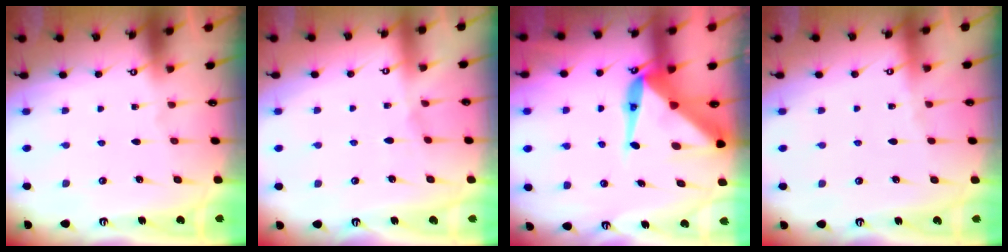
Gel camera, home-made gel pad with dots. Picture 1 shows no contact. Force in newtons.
{"total": 3.7, "press": 3.6, "slide": 0.5}
{"total": 11.1, "press": 11.0, "slide": 1.1}
{"total": 0.7, "press": 0.6, "slide": 0.3}